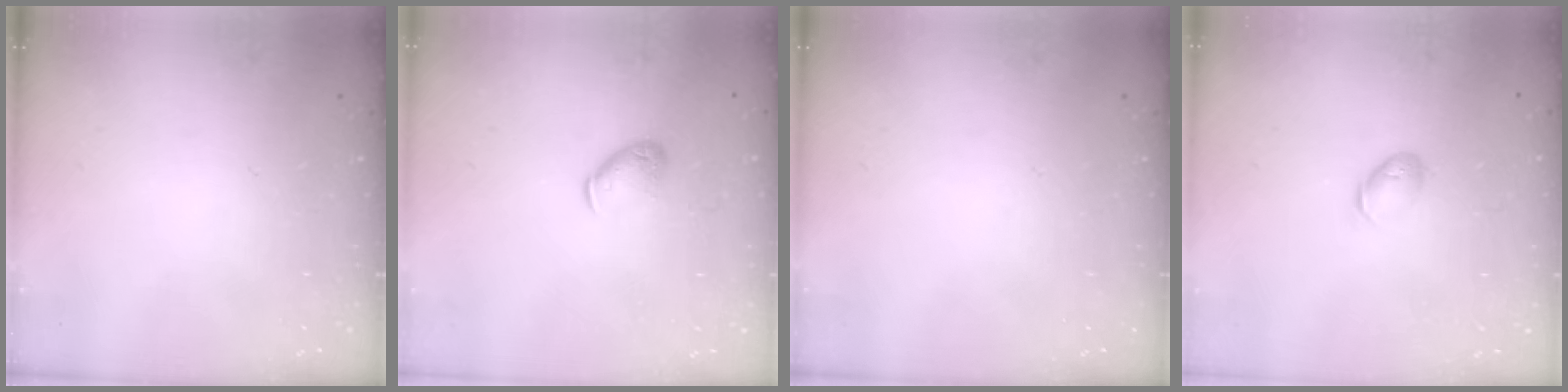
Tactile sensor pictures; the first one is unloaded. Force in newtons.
{"total": 6.2, "press": 6.2, "slide": 0.9}
{"total": 0.0}
{"total": 5.8, "press": 5.7, "slide": 0.9}